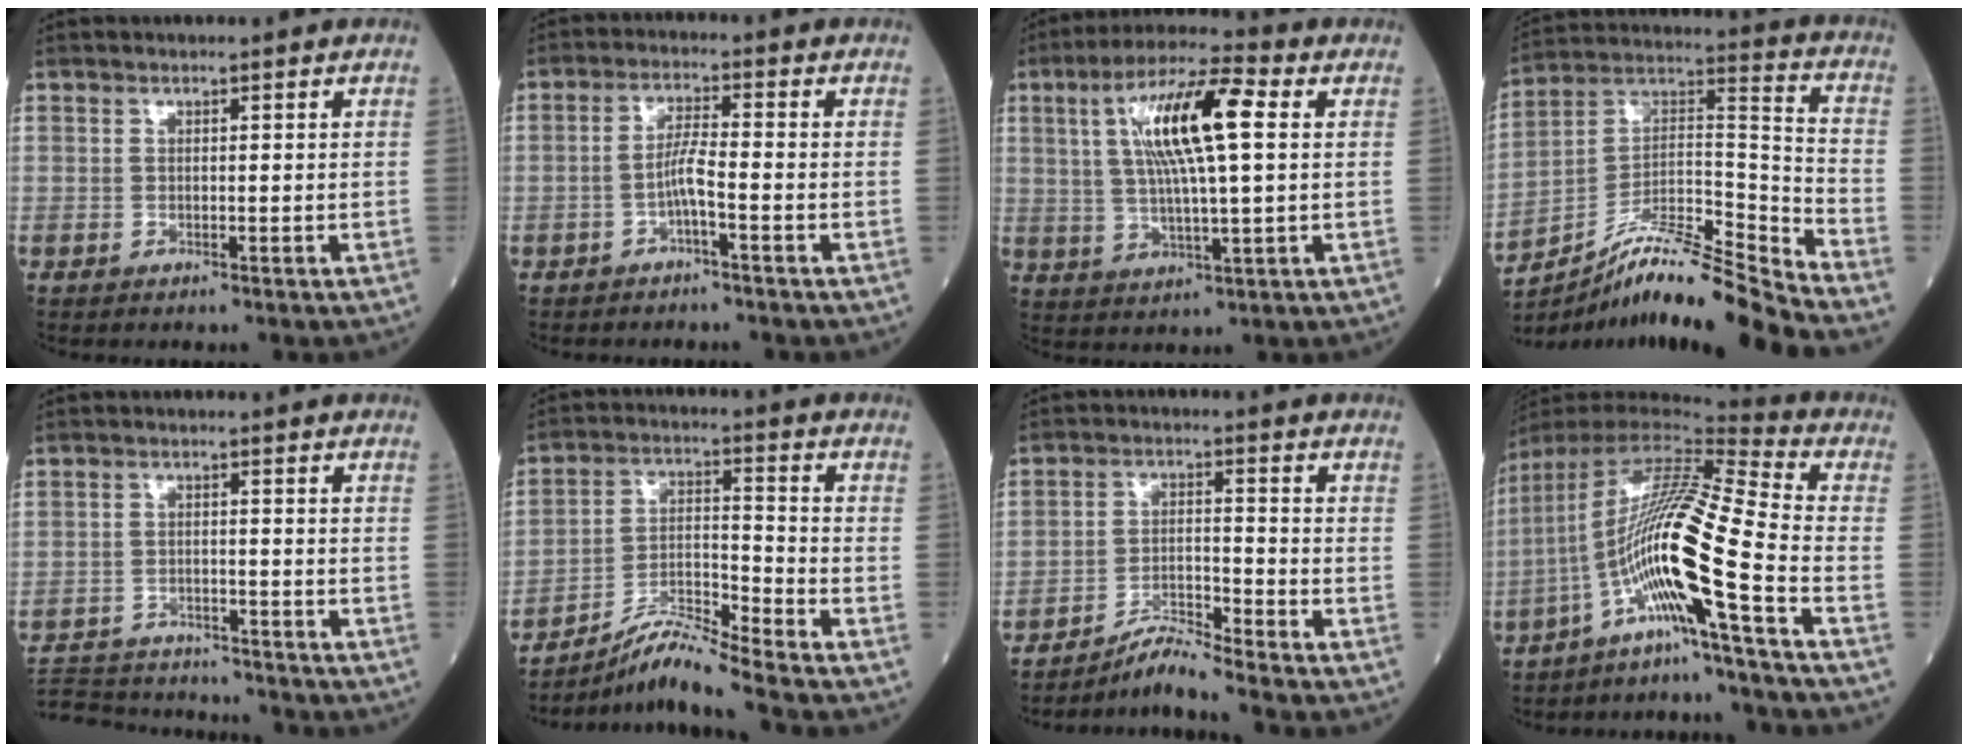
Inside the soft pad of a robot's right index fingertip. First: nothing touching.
{"total": 3.7, "force": [-1.5, 0.1, 3.3], "torque": [-0.066, 0.007, -0.031]}
{"total": 13.3, "force": [3.2, 1.8, 12.8], "torque": [-0.242, 0.019, 0.055]}
{"total": 16.9, "force": [-14.8, -1.8, 8.0], "torque": [-0.127, 0.033, -0.260]}
{"total": 14.6, "force": [-13.8, 2.6, 4.1], "torque": [-0.092, 0.002, -0.203]}
{"total": 8.7, "force": [-8.0, -2.1, 2.9], "torque": [-0.061, -0.003, -0.146]}
{"total": 5.5, "force": [-5.1, -1.6, 1.0], "torque": [-0.023, -0.016, -0.094]}
{"total": 15.7, "force": [-7.0, -2.1, 13.9], "torque": [-0.263, 0.005, -0.140]}